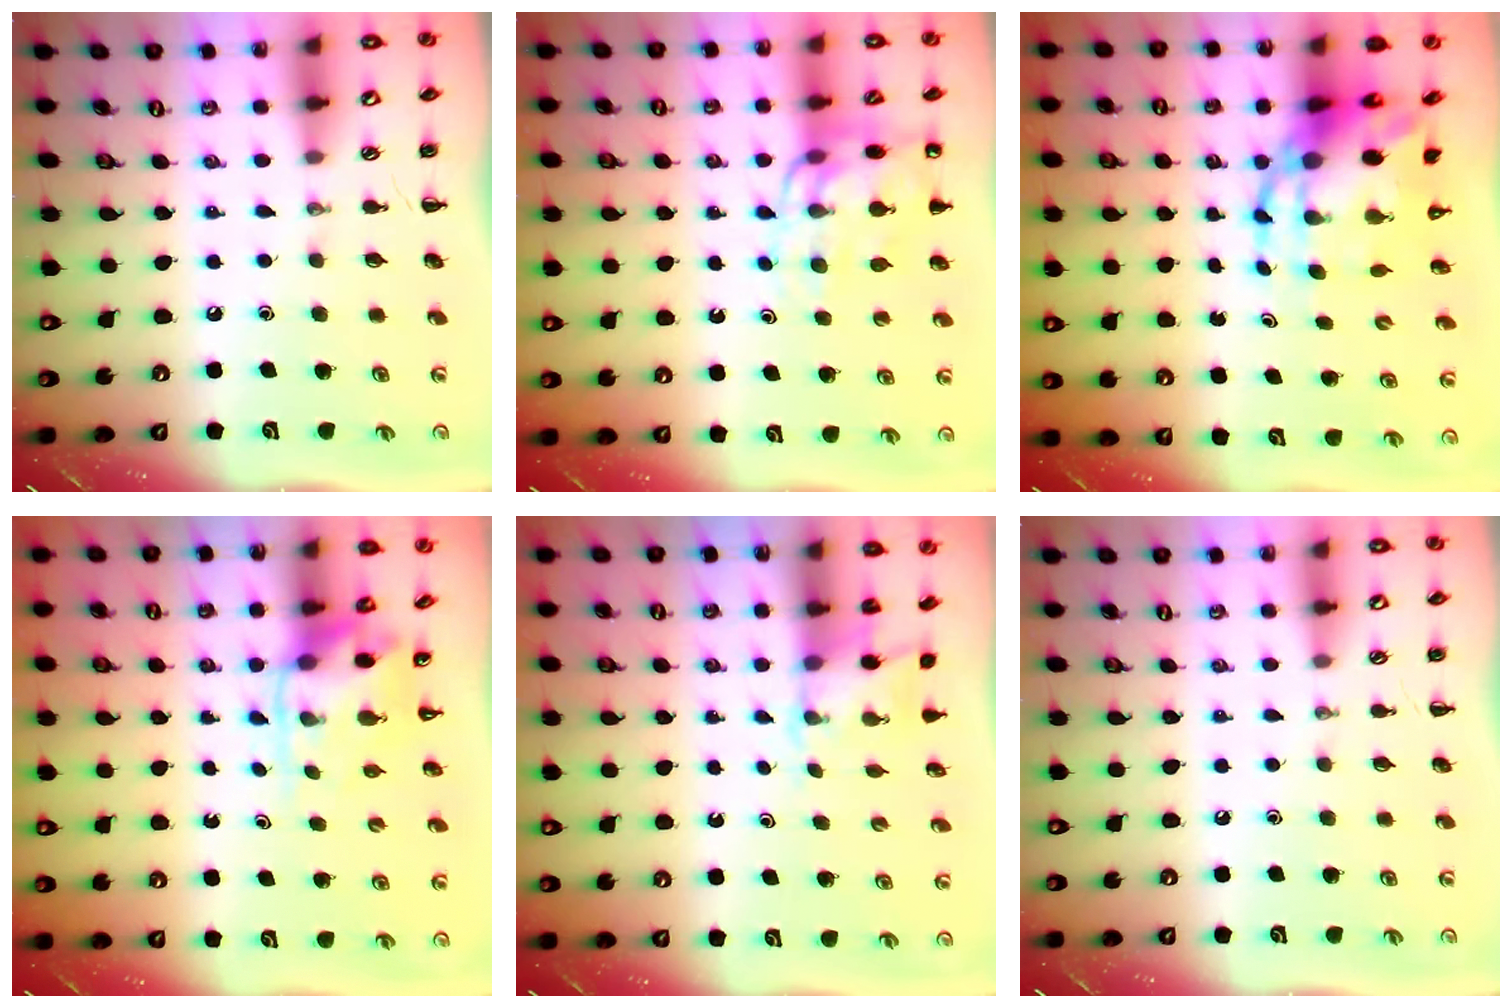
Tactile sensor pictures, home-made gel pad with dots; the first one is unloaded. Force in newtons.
{"total": 12.1, "press": 11.7, "slide": 2.8}
{"total": 9.7, "press": 9.3, "slide": 2.6}
{"total": 4.0, "press": 3.9, "slide": 0.7}
{"total": 2.6, "press": 2.5, "slide": 0.6}
{"total": 0.0}